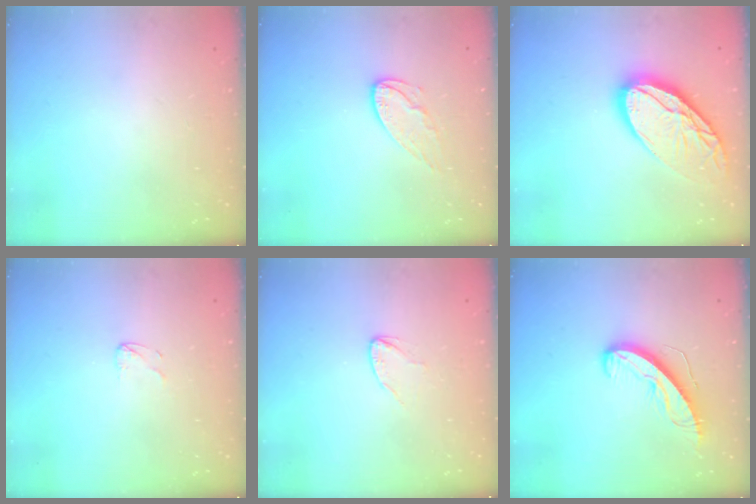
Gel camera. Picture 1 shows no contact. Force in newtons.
{"total": 7.7, "press": 7.6, "slide": 0.4}
{"total": 16.8, "press": 16.7, "slide": 1.9}
{"total": 2.6, "press": 2.6, "slide": 0.2}
{"total": 2.9, "press": 2.9, "slide": 0.2}
{"total": 9.2, "press": 9.2, "slide": 0.5}